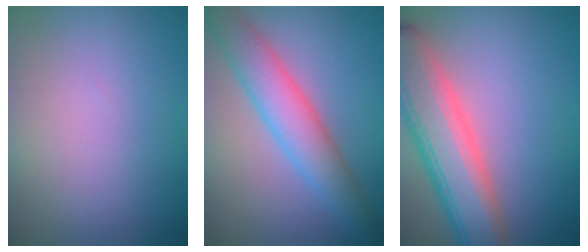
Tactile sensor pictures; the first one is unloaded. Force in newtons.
{"total": 5.2, "press": 5.2, "slide": 0.0}
{"total": 7.9, "press": 7.9, "slide": 0.6}